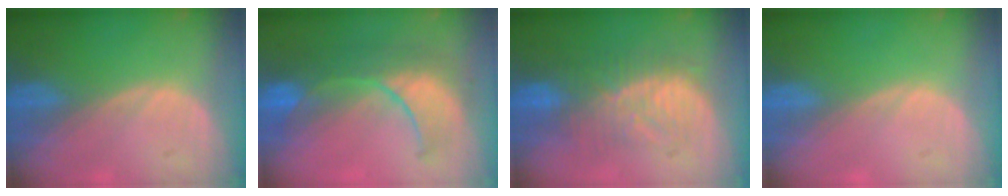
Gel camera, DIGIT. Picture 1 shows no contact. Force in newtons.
{"total": 9.2, "press": 9.0, "slide": 2.3}
{"total": 8.7, "press": 8.4, "slide": 2.2}
{"total": 0.0}